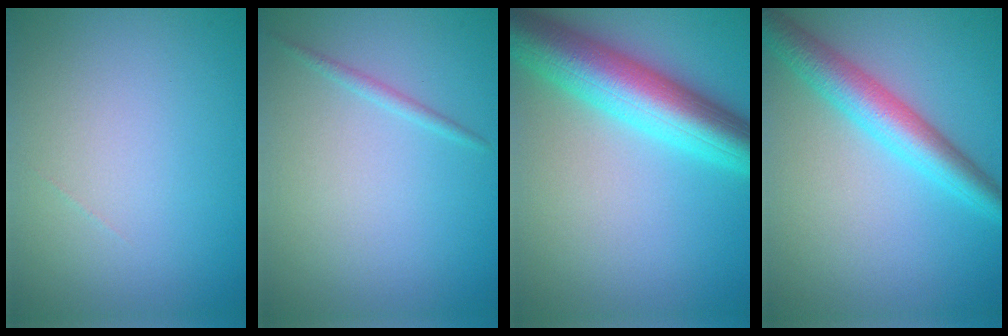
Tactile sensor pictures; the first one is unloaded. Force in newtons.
{"total": 0.9, "press": 0.9, "slide": 0.1}
{"total": 9.1, "press": 9.1, "slide": 0.3}
{"total": 5.1, "press": 5.1, "slide": 0.2}